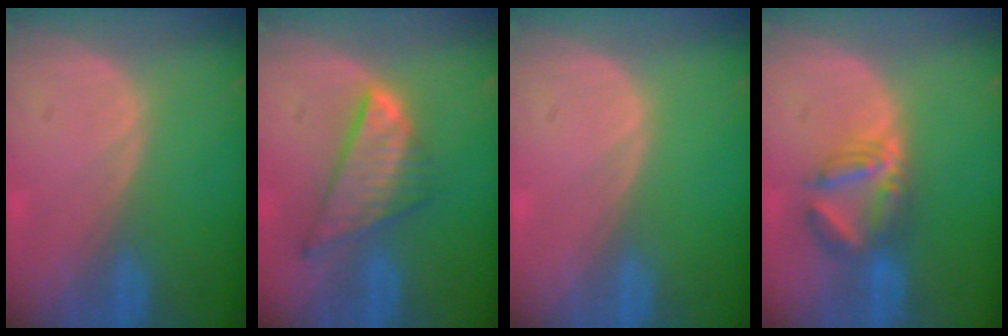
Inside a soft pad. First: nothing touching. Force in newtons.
{"total": 8.4, "press": 7.2, "slide": 4.3}
{"total": 0.0}
{"total": 6.0, "press": 5.9, "slide": 0.7}